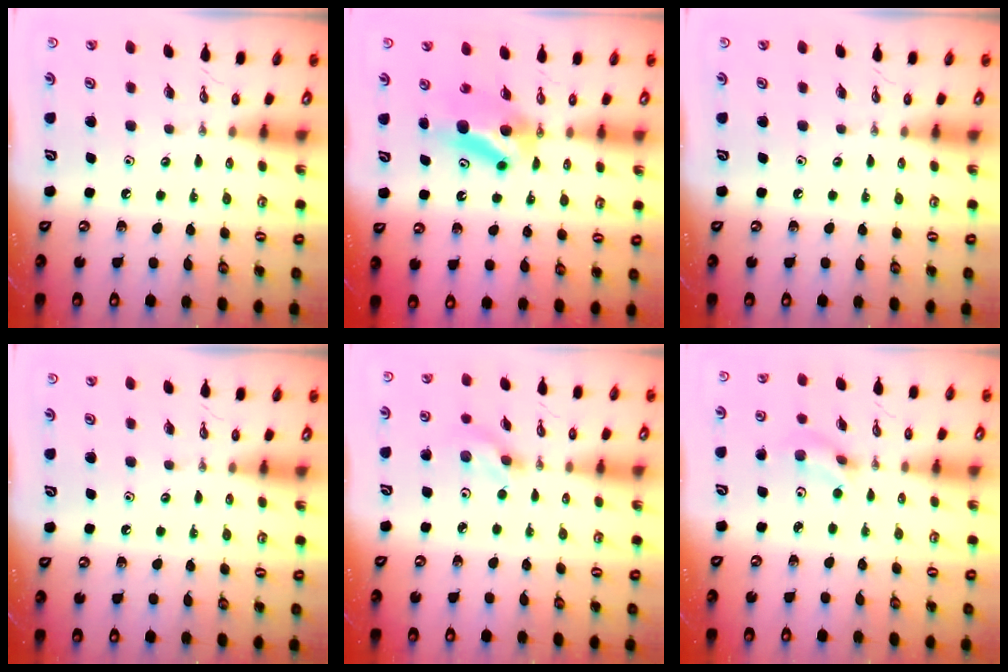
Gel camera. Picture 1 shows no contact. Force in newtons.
{"total": 8.0, "press": 6.8, "slide": 4.1}
{"total": 0.0}
{"total": 0.0}
{"total": 2.8, "press": 2.5, "slide": 1.3}
{"total": 2.6, "press": 2.4, "slide": 0.9}